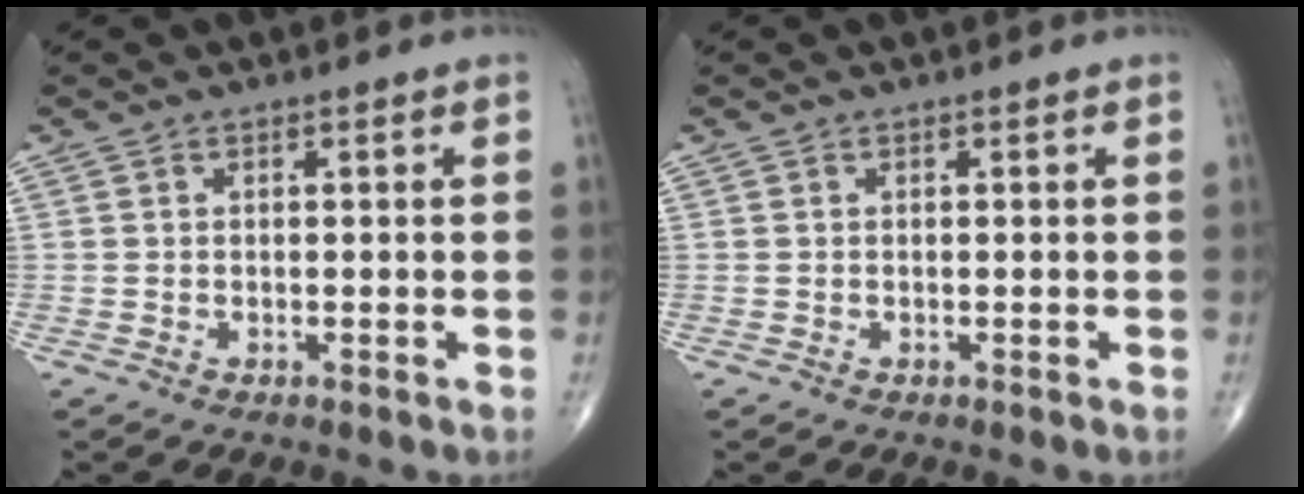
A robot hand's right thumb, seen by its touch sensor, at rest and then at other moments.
{"total": 0.0}